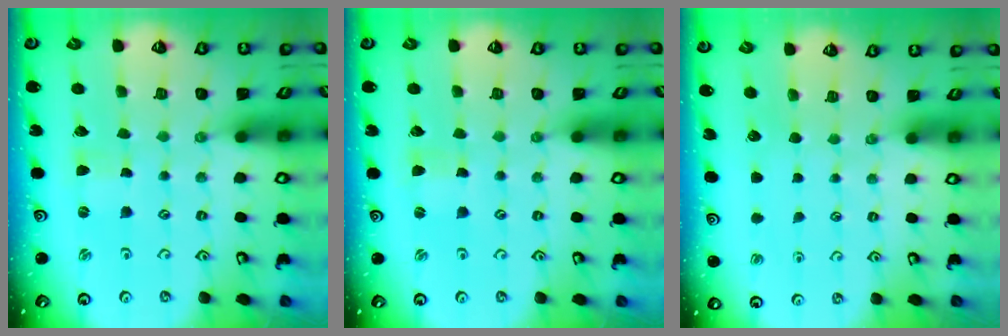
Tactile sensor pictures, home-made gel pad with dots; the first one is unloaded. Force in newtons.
{"total": 0.7, "press": 0.7, "slide": 0.1}
{"total": 0.0}